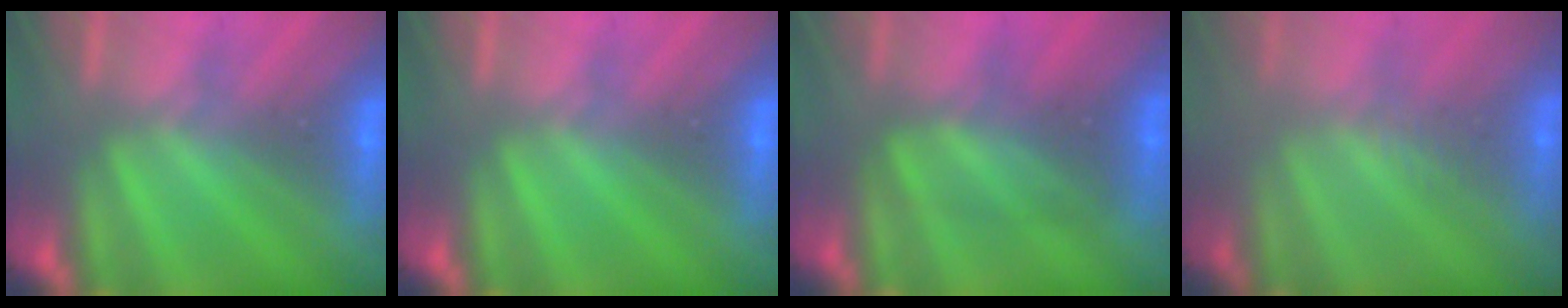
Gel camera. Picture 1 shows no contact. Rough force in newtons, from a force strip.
{"total": 0.0}
{"total": 2.4}
{"total": 2.4}